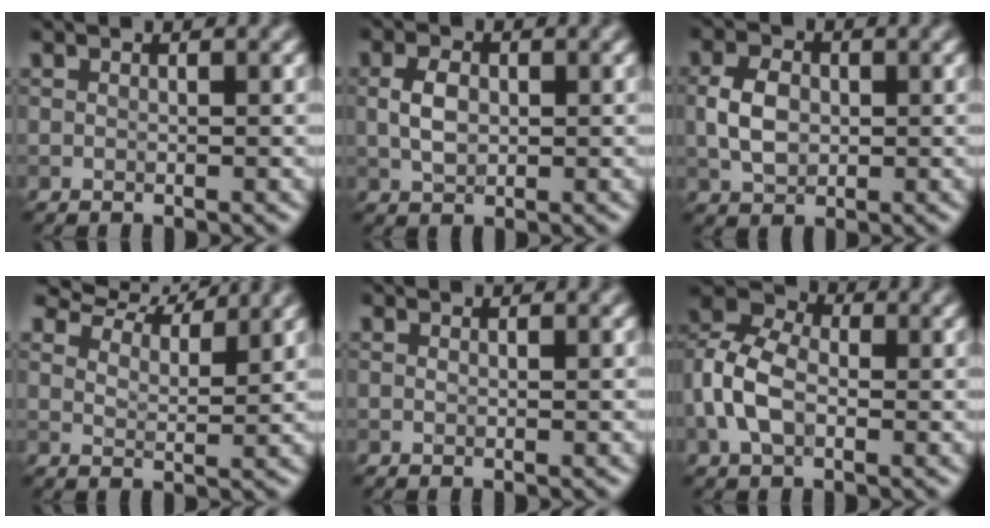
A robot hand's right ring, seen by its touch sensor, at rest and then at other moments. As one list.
[{"total": 2.7, "force": [0.1, 1.8, 2.0], "torque": [-0.045, 0.002, 0.004]}, {"total": 3.6, "force": [-0.1, 2.5, 2.5], "torque": [-0.052, 0.003, -0.006]}, {"total": 7.4, "force": [6.6, 1.9, 2.7], "torque": [-0.056, 0.002, 0.098]}, {"total": 0.0}, {"total": 6.3, "force": [-1.0, 4.1, 4.6], "torque": [-0.105, 0.013, -0.035]}]